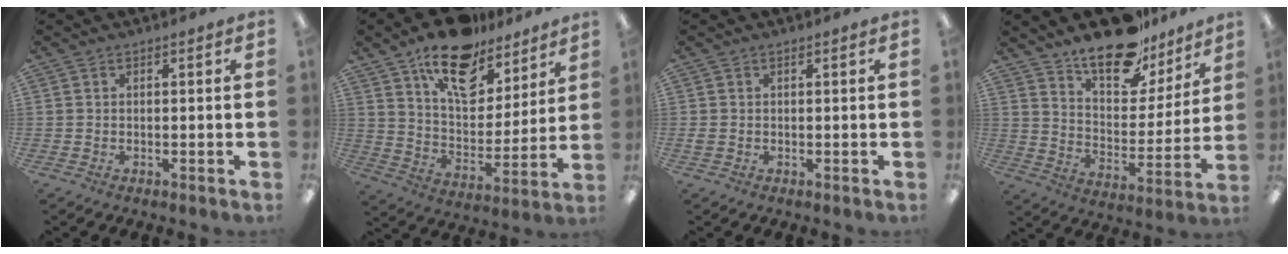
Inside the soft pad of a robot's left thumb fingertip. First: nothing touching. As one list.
[{"total": 17.4, "force": [12.3, 9.0, 8.4], "torque": [-0.135, -0.075, 0.216]}, {"total": 0.6, "force": [0.1, 0.5, 0.4], "torque": [-0.008, 0.005, 0.000]}, {"total": 17.3, "force": [14.1, 7.0, 7.2], "torque": [-0.113, -0.098, 0.247]}]